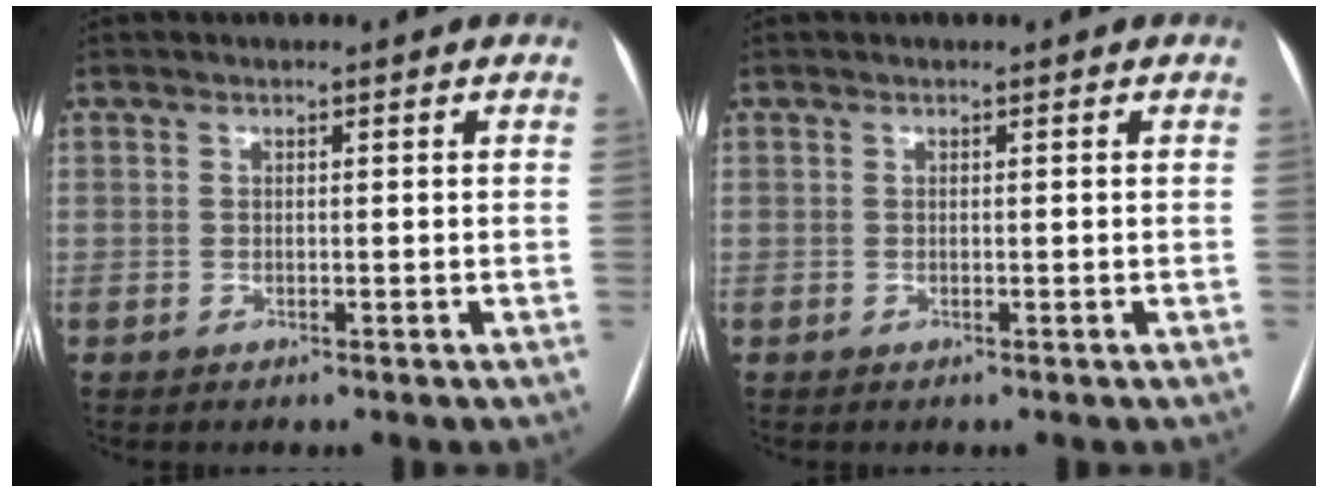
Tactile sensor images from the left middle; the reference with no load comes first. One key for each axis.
{"total": 0.0}